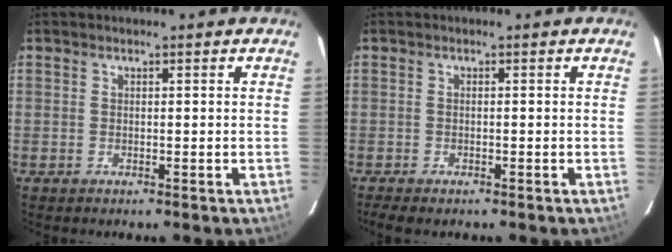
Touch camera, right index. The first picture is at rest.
{"total": 3.2, "force": [-2.6, 0.8, 1.7], "torque": [-0.041, -0.016, -0.043]}